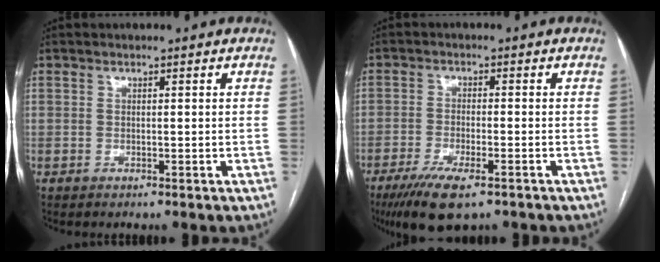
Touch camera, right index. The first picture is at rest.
{"total": 9.0, "force": [-6.0, 2.1, 6.4], "torque": [-0.111, -0.019, -0.096]}